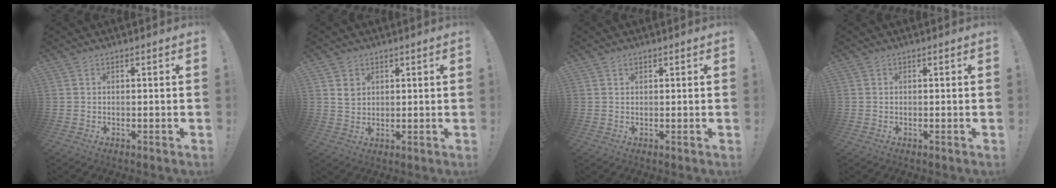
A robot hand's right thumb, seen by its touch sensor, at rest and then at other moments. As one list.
[{"total": 3.8, "force": [1.8, 3.2, 0.8], "torque": [-0.001, -0.007, 0.031]}, {"total": 0.7, "force": [0.5, 0.4, 0.2], "torque": [0.002, -0.002, 0.009]}, {"total": 0.0}]